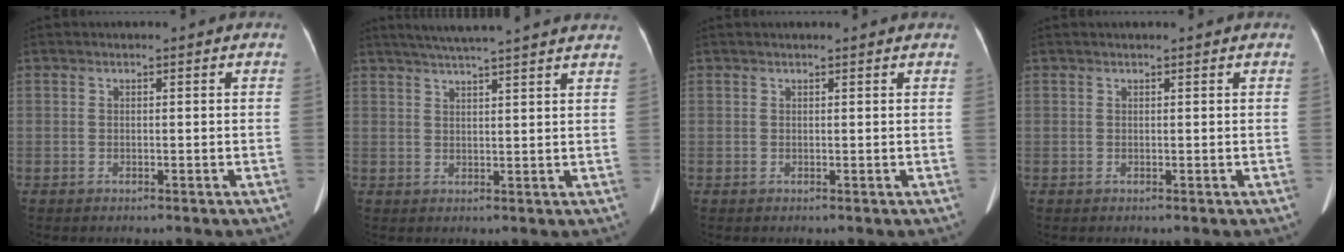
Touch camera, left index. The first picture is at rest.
{"total": 15.1, "force": [13.3, -0.1, 7.2], "torque": [-0.124, 0.026, 0.173]}
{"total": 3.8, "force": [3.5, 0.3, 1.4], "torque": [-0.018, 0.026, 0.037]}
{"total": 1.7, "force": [1.5, 0.1, 0.7], "torque": [-0.009, 0.021, 0.022]}